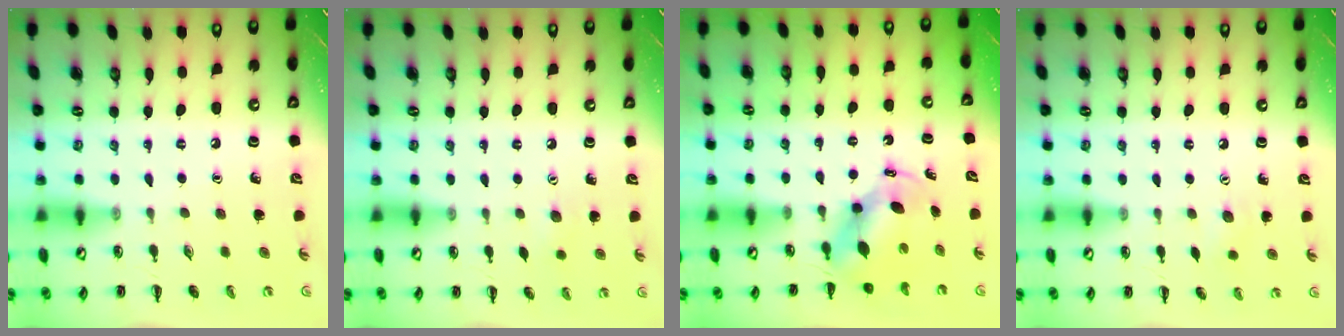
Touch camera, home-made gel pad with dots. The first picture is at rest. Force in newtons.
{"total": 2.8, "press": 2.8, "slide": 0.7}
{"total": 5.5, "press": 5.4, "slide": 1.2}
{"total": 4.4, "press": 4.3, "slide": 0.9}